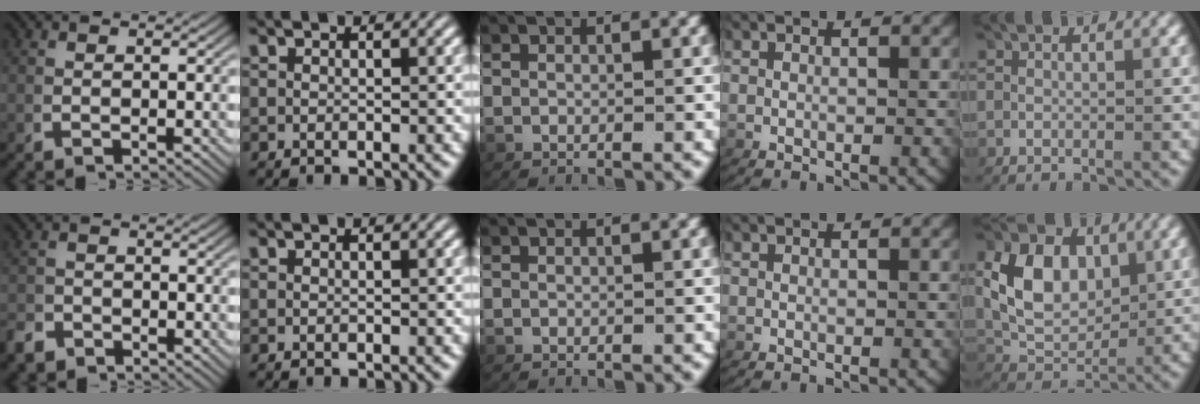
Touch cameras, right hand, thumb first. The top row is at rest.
{"thumb": {"total": 2.2, "force": [-2.0, 0.8, -0.1], "torque": [0.011, -0.009, -0.036]}, "little": {"total": 7.0, "force": [1.0, 5.1, 4.7], "torque": [-0.090, -0.006, 0.020]}}